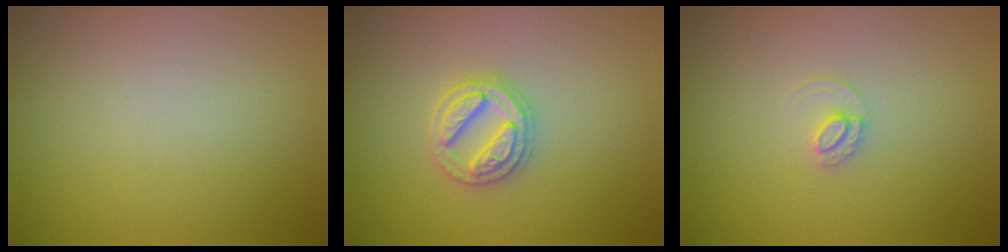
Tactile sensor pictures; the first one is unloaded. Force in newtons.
{"total": 2.7, "press": 2.7, "slide": 0.3}
{"total": 1.2, "press": 1.2, "slide": 0.0}